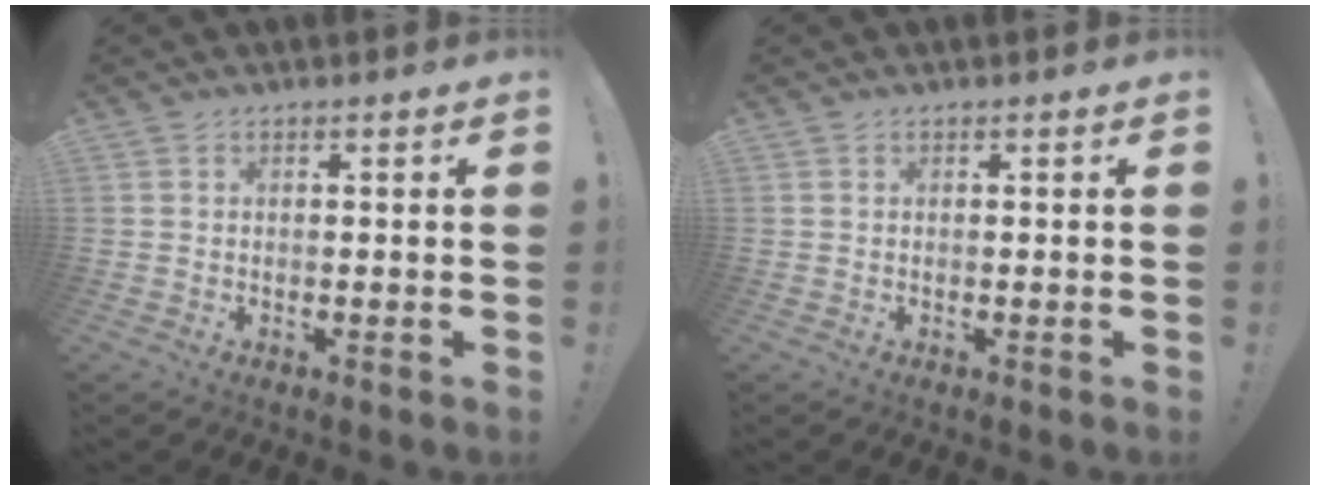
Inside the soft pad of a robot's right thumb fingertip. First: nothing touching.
{"total": 0.0}